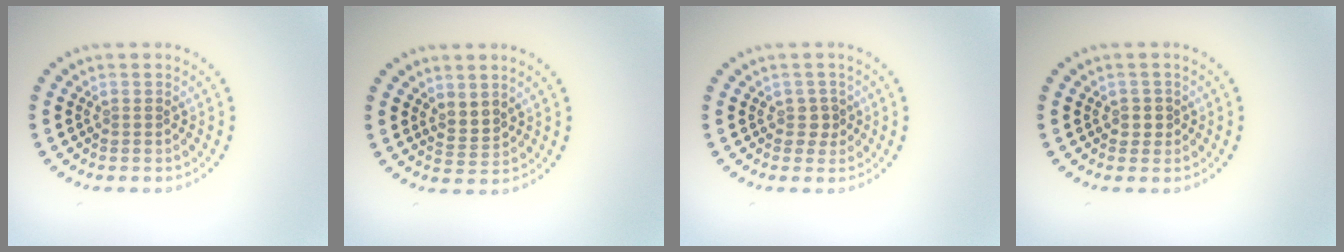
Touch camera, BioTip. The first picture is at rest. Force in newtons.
{"total": 1.7, "press": 1.4, "slide": 1.0}
{"total": 1.3, "press": 1.0, "slide": 0.8}
{"total": 1.2, "press": 1.0, "slide": 0.6}